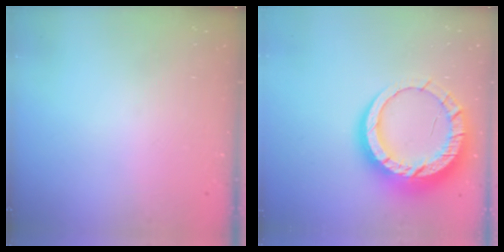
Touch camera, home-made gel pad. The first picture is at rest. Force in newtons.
{"total": 18.7, "press": 18.6, "slide": 1.5}